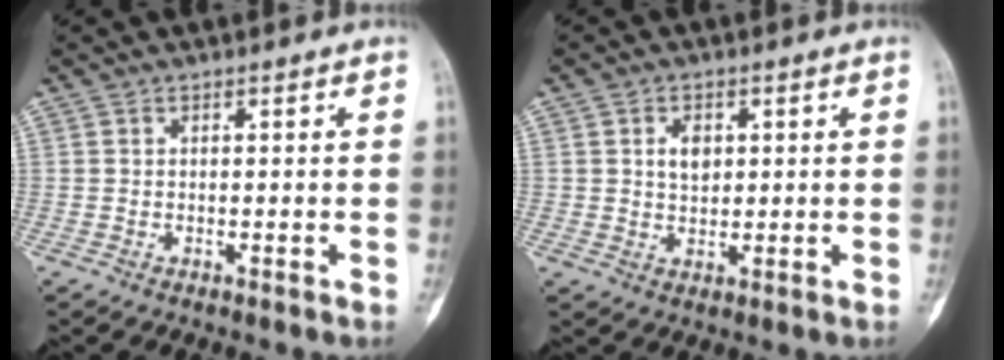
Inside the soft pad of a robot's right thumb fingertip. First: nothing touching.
{"total": 4.1, "force": [1.1, 3.0, 2.6], "torque": [-0.023, -0.004, 0.020]}